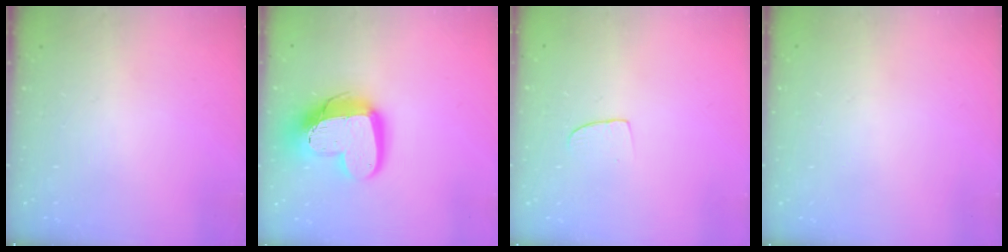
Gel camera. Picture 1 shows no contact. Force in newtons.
{"total": 17.3, "press": 17.3, "slide": 1.6}
{"total": 6.0, "press": 5.9, "slide": 0.5}
{"total": 0.0}